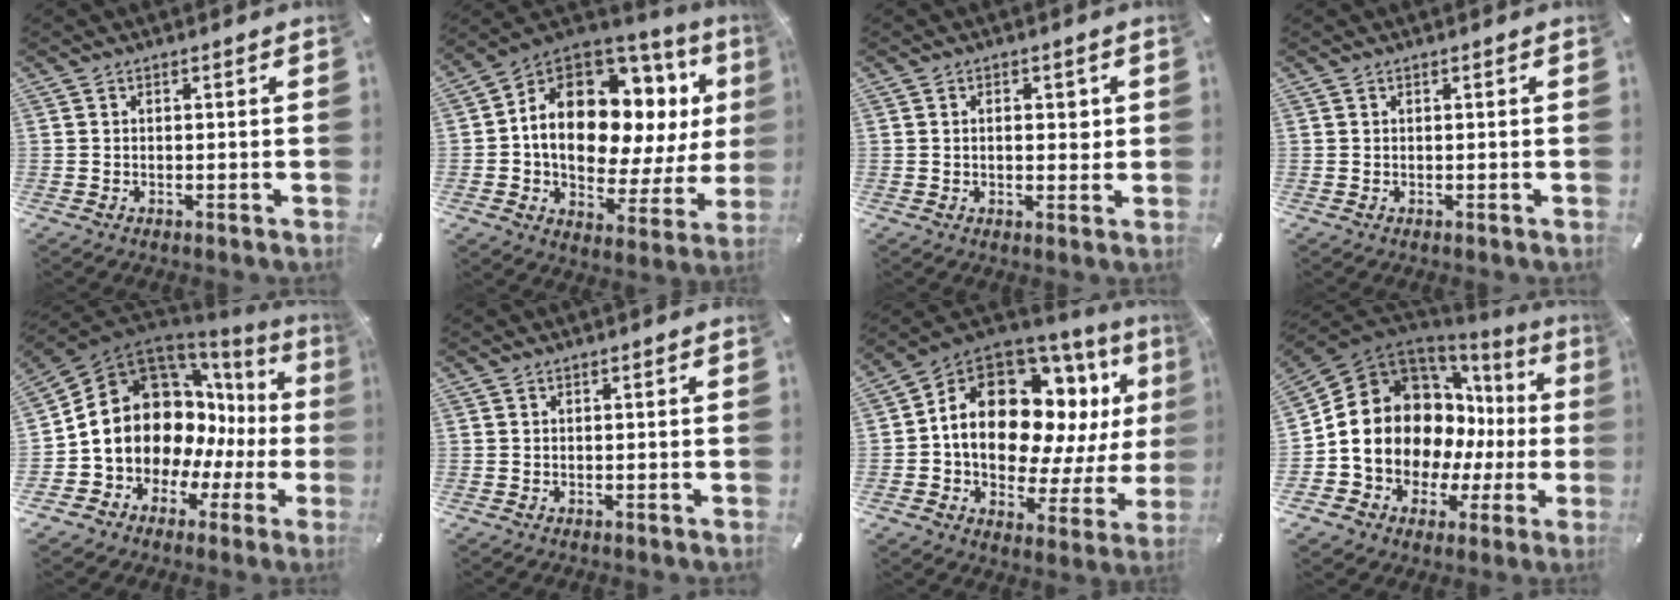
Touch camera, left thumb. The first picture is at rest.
{"total": 17.4, "force": [3.4, 11.3, 12.7], "torque": [-0.216, -0.039, 0.052]}
{"total": 3.8, "force": [0.4, 2.3, 3.0], "torque": [-0.028, -0.005, -0.003]}
{"total": 0.0}
{"total": 16.4, "force": [2.7, 13.3, 9.1], "torque": [-0.163, -0.050, 0.067]}
{"total": 0.0}
{"total": 20.0, "force": [5.4, 12.8, 14.4], "torque": [-0.264, -0.046, 0.088]}
{"total": 17.7, "force": [2.0, 14.7, 9.6], "torque": [-0.158, -0.038, 0.050]}